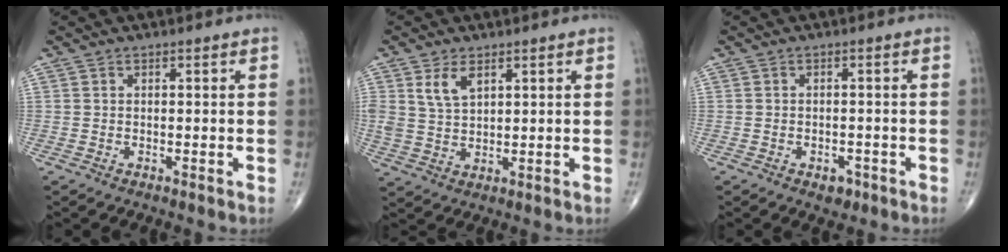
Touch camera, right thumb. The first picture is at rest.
{"total": 5.3, "force": [2.7, 2.8, 3.5], "torque": [-0.064, -0.012, 0.059]}
{"total": 2.4, "force": [-1.3, 1.6, 1.2], "torque": [-0.005, 0.007, -0.012]}